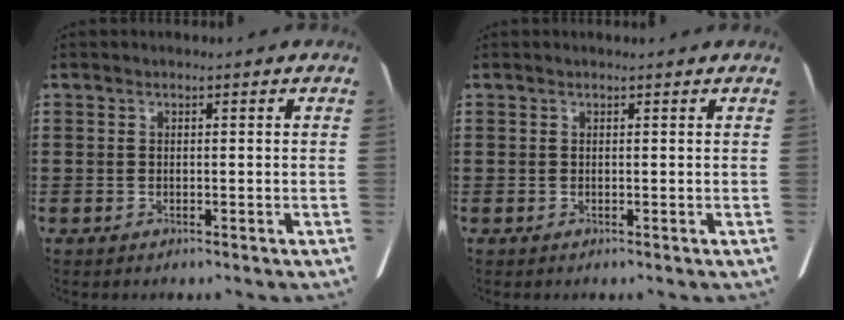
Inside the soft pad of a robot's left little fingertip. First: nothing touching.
{"total": 0.0}